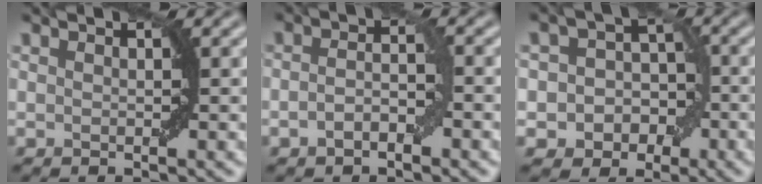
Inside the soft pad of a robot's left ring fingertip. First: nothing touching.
{"total": 2.6, "force": [-1.0, 1.0, 2.2], "torque": [-0.042, 0.003, -0.021]}
{"total": 5.6, "force": [-1.8, 5.0, 1.9], "torque": [-0.009, 0.021, -0.047]}